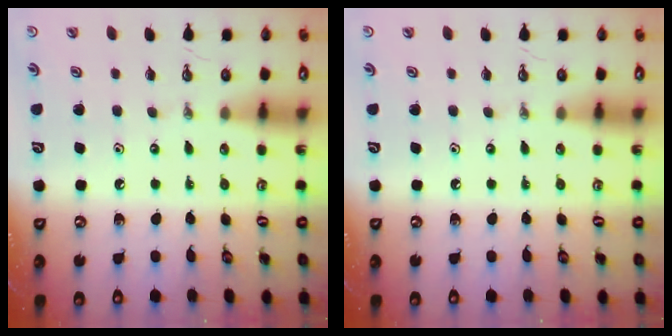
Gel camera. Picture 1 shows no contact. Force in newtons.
{"total": 0.0}